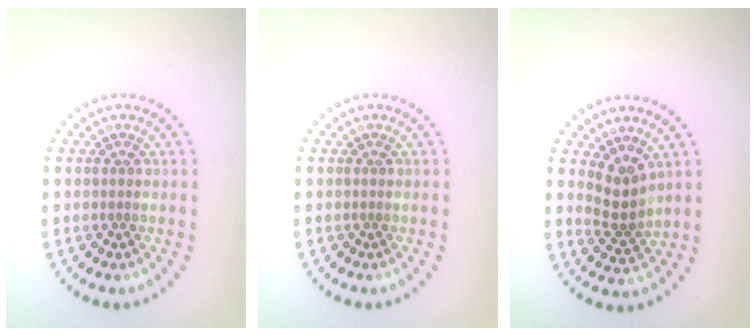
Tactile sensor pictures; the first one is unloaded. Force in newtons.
{"total": 0.0}
{"total": 2.6, "press": 2.1, "slide": 1.6}